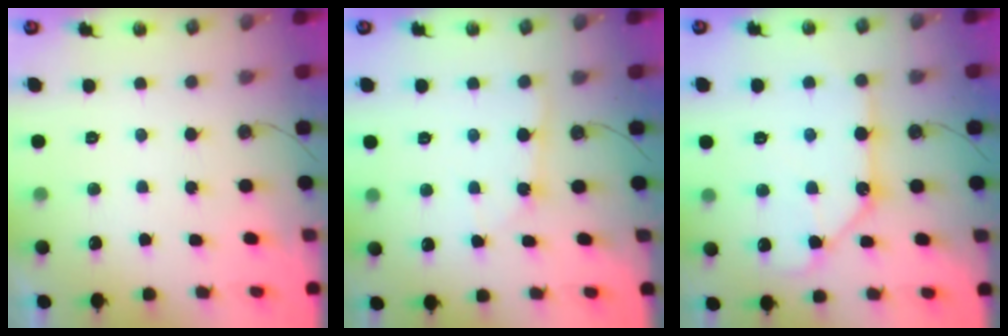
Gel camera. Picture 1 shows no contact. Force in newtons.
{"total": 2.2, "press": 2.2, "slide": 0.3}
{"total": 11.2, "press": 11.2, "slide": 1.0}